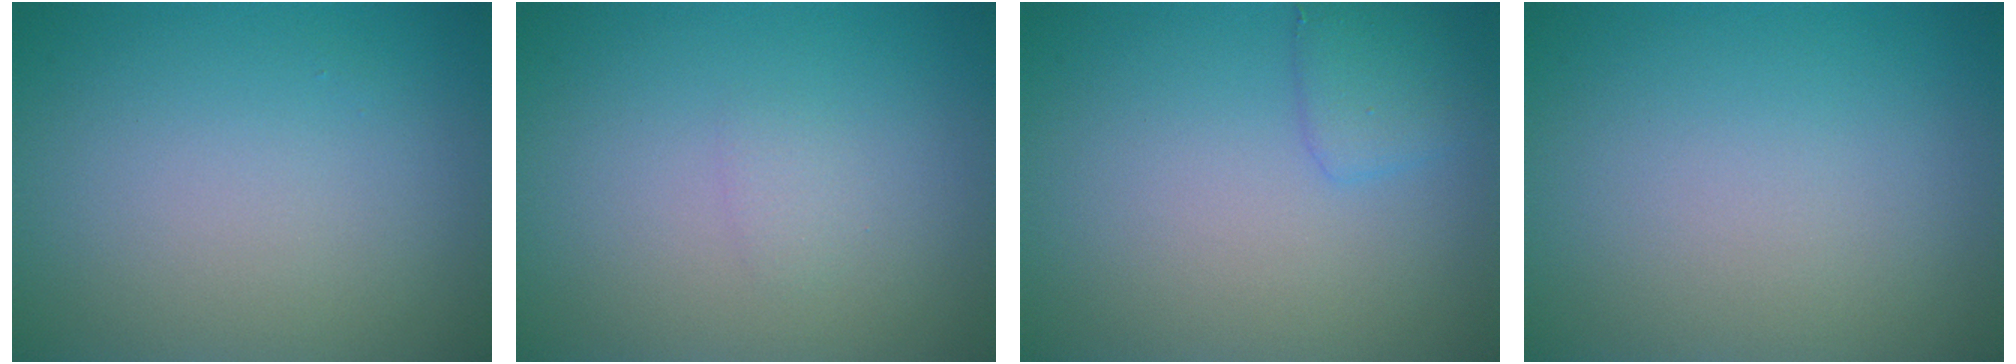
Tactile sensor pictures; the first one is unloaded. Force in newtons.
{"total": 0.7, "press": 0.7, "slide": 0.0}
{"total": 1.7, "press": 1.7, "slide": 0.1}
{"total": 0.0}